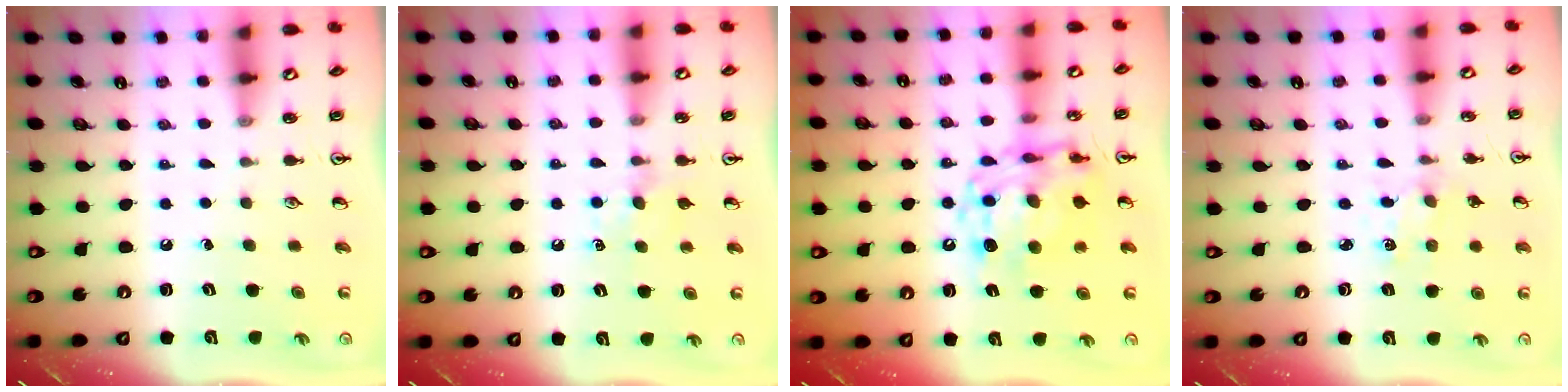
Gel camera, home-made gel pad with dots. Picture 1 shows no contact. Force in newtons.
{"total": 5.8, "press": 5.8, "slide": 0.7}
{"total": 13.6, "press": 13.5, "slide": 1.4}
{"total": 1.0, "press": 1.0, "slide": 0.2}